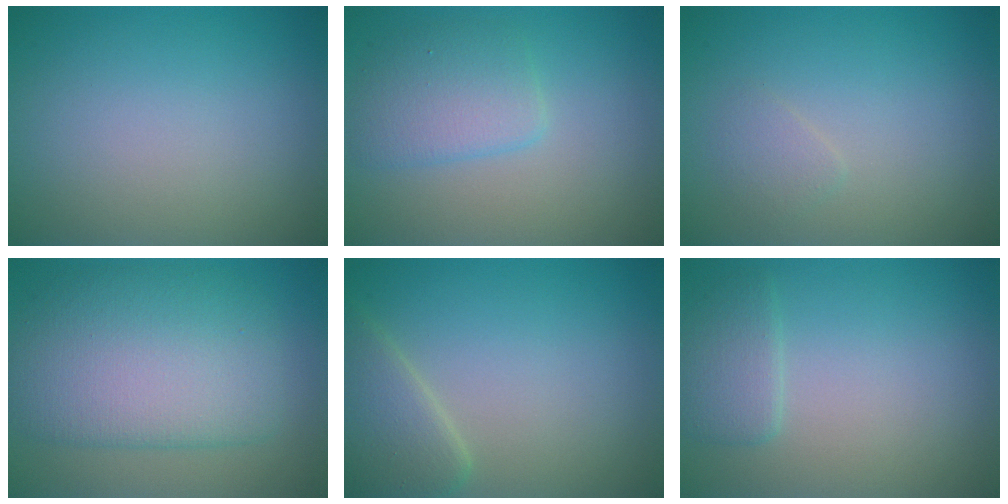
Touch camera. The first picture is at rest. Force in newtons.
{"total": 3.2, "press": 3.2, "slide": 0.1}
{"total": 1.0, "press": 1.0, "slide": 0.0}
{"total": 7.9, "press": 7.8, "slide": 0.3}
{"total": 3.5, "press": 3.5, "slide": 0.3}
{"total": 2.0, "press": 2.0, "slide": 0.3}